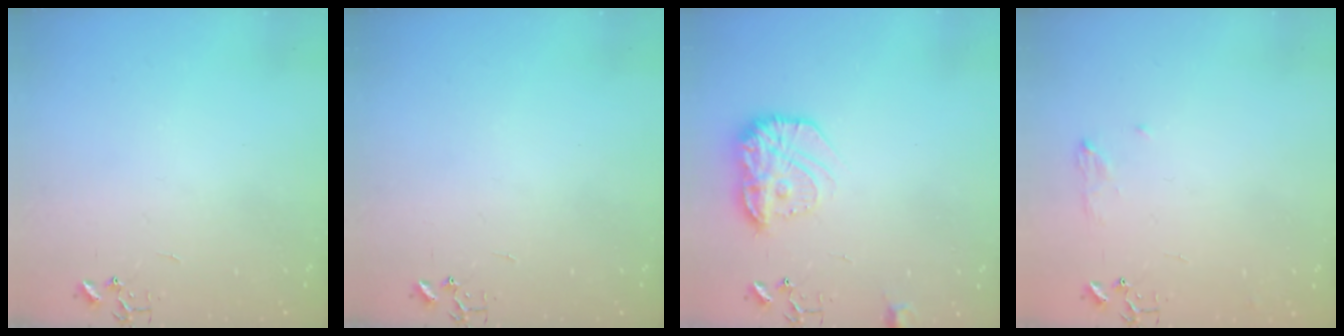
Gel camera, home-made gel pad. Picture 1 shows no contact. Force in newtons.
{"total": 0.0}
{"total": 15.1, "press": 15.0, "slide": 1.0}
{"total": 7.0, "press": 7.0, "slide": 0.8}